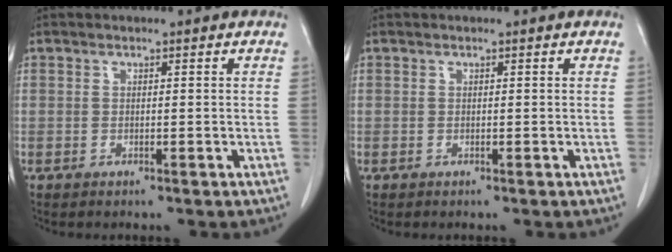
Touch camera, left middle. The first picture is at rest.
{"total": 0.0}